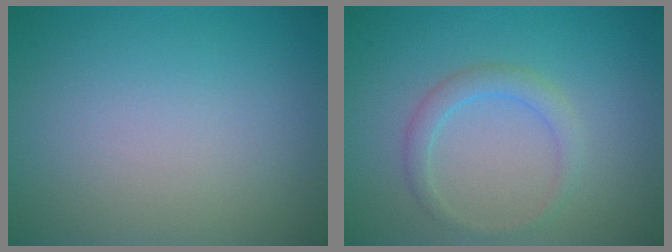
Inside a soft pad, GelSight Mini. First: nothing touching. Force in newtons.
{"total": 1.9, "press": 1.9, "slide": 0.1}